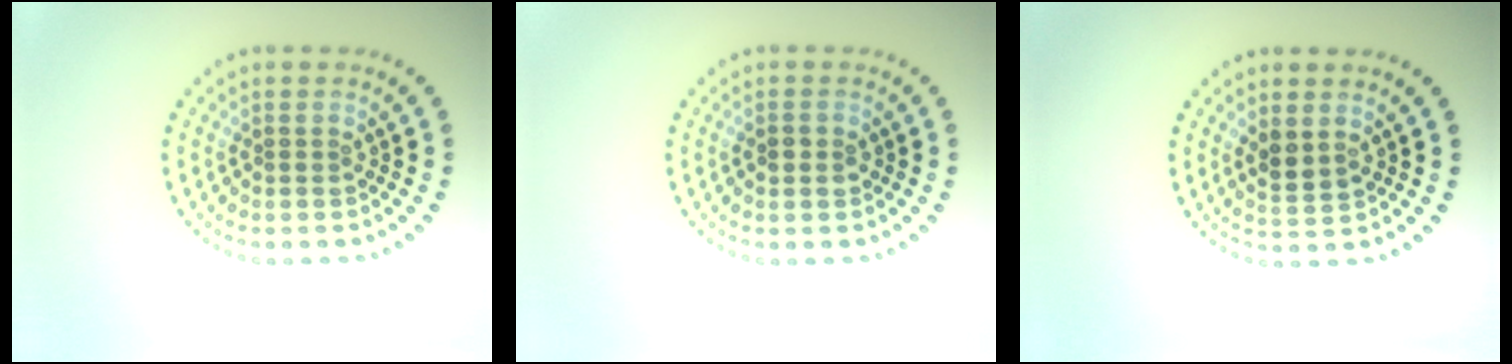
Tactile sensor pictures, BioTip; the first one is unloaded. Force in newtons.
{"total": 1.6, "press": 1.6, "slide": 0.2}
{"total": 1.8, "press": 1.6, "slide": 0.9}